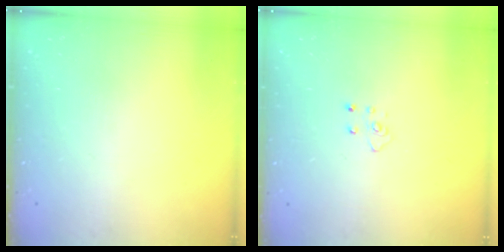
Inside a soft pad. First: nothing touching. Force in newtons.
{"total": 4.1, "press": 4.0, "slide": 0.5}